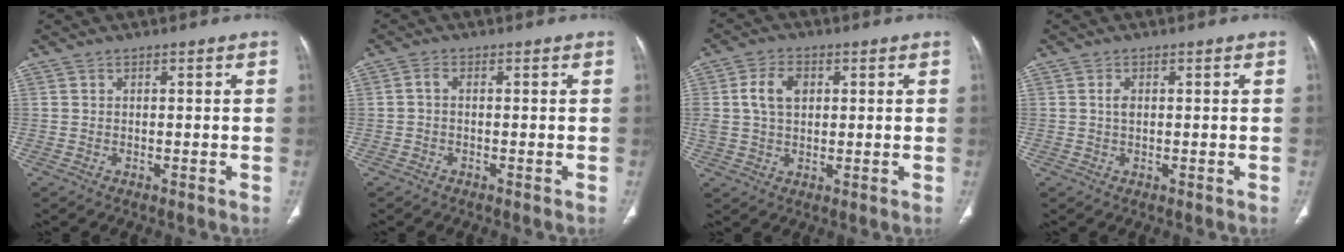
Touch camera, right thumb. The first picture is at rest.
{"total": 1.3, "force": [-0.3, 0.7, 1.1], "torque": [-0.018, 0.003, -0.010]}
{"total": 6.7, "force": [1.6, 4.6, 4.7], "torque": [-0.082, 0.005, 0.030]}
{"total": 1.4, "force": [0.3, 0.8, 1.1], "torque": [-0.020, 0.002, 0.005]}